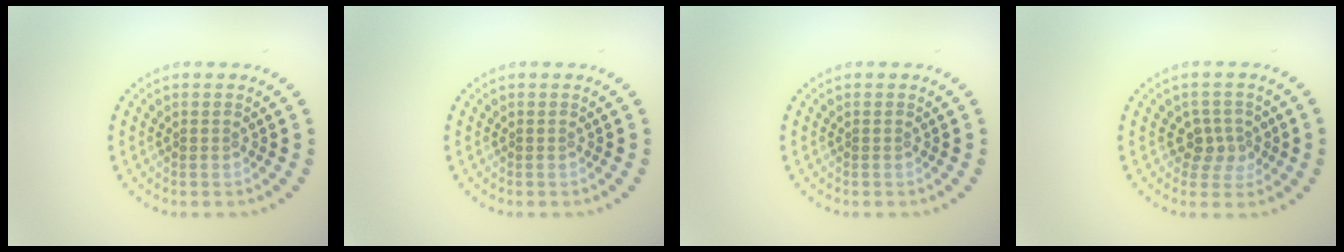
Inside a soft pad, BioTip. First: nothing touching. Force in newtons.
{"total": 0.0}
{"total": 0.0}
{"total": 2.3, "press": 2.1, "slide": 1.0}